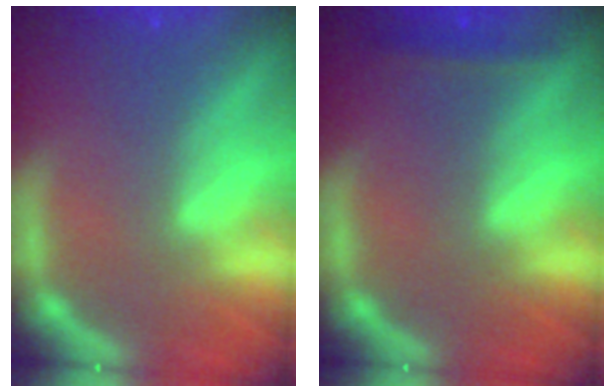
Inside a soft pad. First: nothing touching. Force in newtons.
{"total": 1.4}